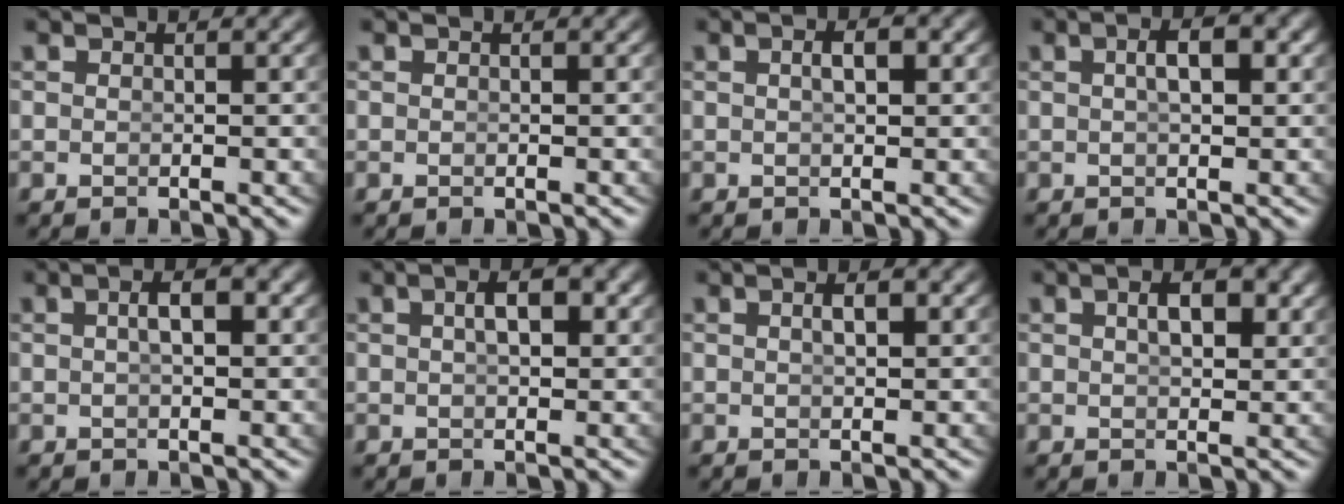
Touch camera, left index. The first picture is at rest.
{"total": 0.0}
{"total": 1.6, "force": [0.1, 0.3, 1.6], "torque": [-0.016, -0.001, 0.005]}
{"total": 2.7, "force": [0.4, 0.6, 2.6], "torque": [-0.031, 0.003, 0.008]}
{"total": 2.3, "force": [0.2, 0.4, 2.3], "torque": [-0.027, 0.002, 0.005]}
{"total": 2.7, "force": [0.5, 0.8, 2.5], "torque": [-0.027, 0.002, 0.008]}
{"total": 1.3, "force": [0.1, 0.1, 1.3], "torque": [-0.012, -0.003, 0.006]}
{"total": 2.5, "force": [0.6, 0.7, 2.3], "torque": [-0.025, -0.003, 0.015]}